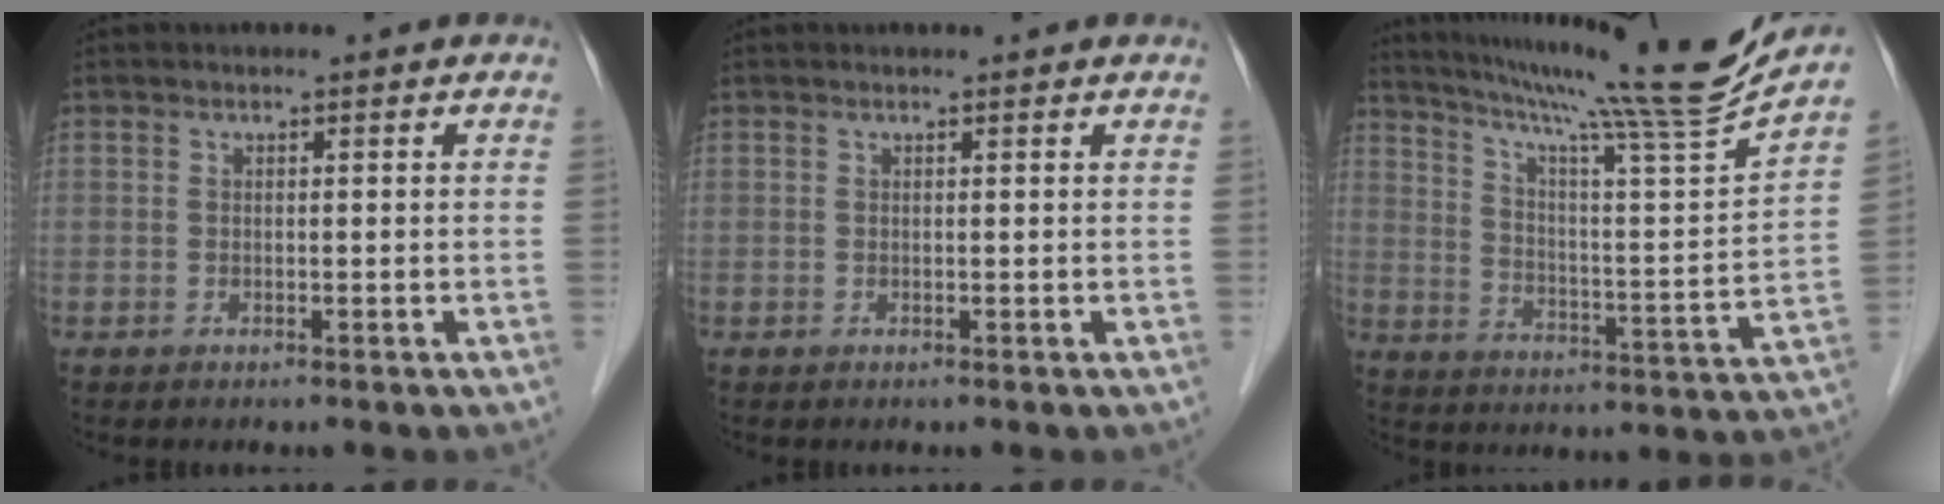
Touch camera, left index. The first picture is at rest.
{"total": 1.5, "force": [1.5, 0.1, 0.3], "torque": [-0.011, 0.009, 0.015]}
{"total": 22.9, "force": [20.0, -2.9, 10.8], "torque": [-0.182, -0.049, 0.286]}